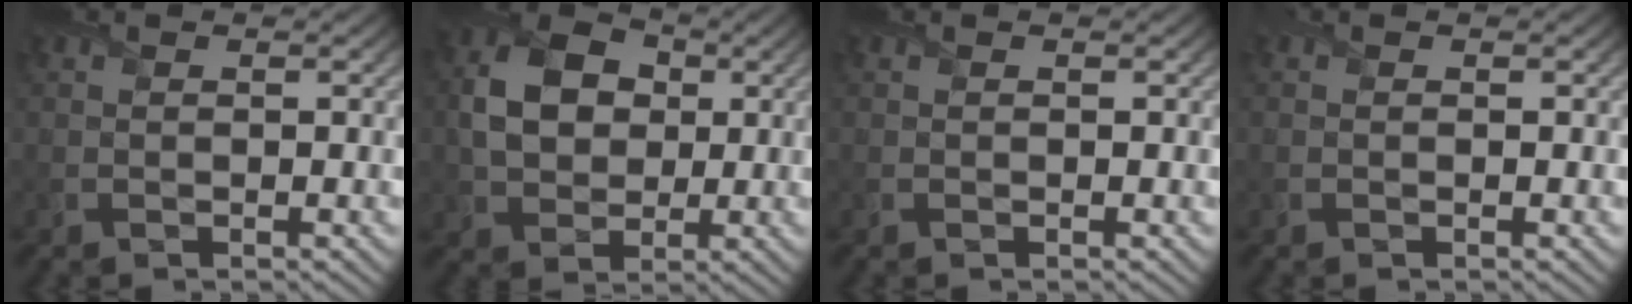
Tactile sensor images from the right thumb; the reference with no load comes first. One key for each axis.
{"total": 7.8, "fx": 1.0, "fy": 6.1, "fz": 4.8, "tx": -0.104, "ty": 0.010, "tz": 0.013}
{"total": 0.0}
{"total": 0.0}